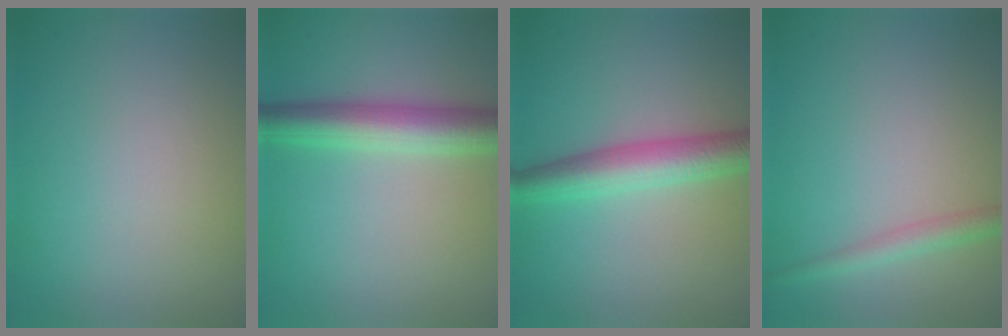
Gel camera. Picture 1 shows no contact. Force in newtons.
{"total": 5.2, "press": 5.2, "slide": 0.2}
{"total": 4.9, "press": 4.9, "slide": 0.1}
{"total": 2.1, "press": 2.1, "slide": 0.1}